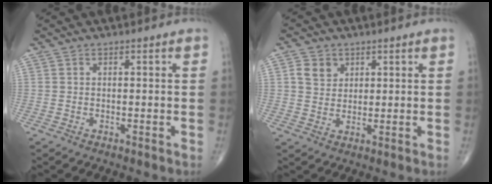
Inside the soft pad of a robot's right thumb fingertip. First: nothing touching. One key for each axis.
{"total": 4.6, "fx": 1.8, "fy": 3.8, "fz": 1.8, "tx": -0.016, "ty": -0.006, "tz": 0.033}